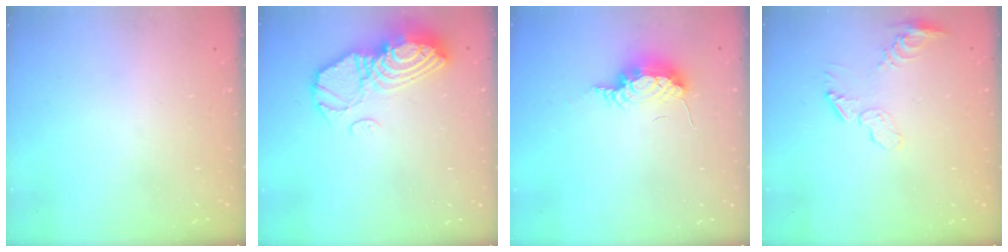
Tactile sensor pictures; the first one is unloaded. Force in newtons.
{"total": 15.0, "press": 14.9, "slide": 1.3}
{"total": 7.7, "press": 7.4, "slide": 1.8}
{"total": 8.1, "press": 8.1, "slide": 0.5}